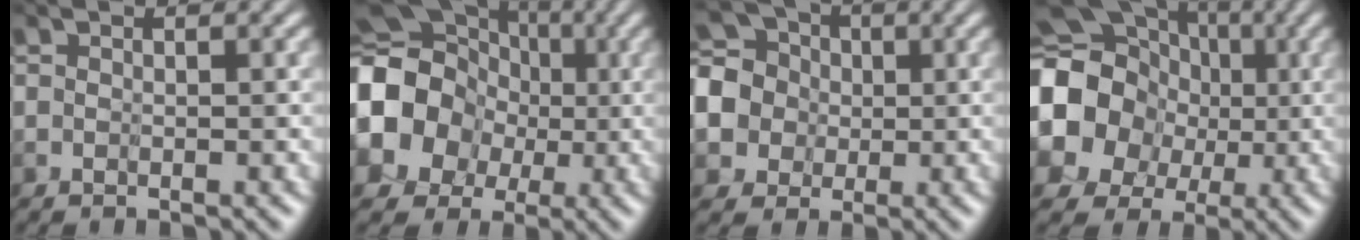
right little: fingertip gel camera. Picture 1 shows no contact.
{"total": 12.2, "force": [-0.9, 11.2, 4.8], "torque": [-0.130, -0.007, -0.046]}
{"total": 5.8, "force": [0.5, 5.4, 1.9], "torque": [-0.072, 0.001, -0.016]}
{"total": 15.2, "force": [0.9, 14.1, 5.5], "torque": [-0.161, 0.007, -0.014]}